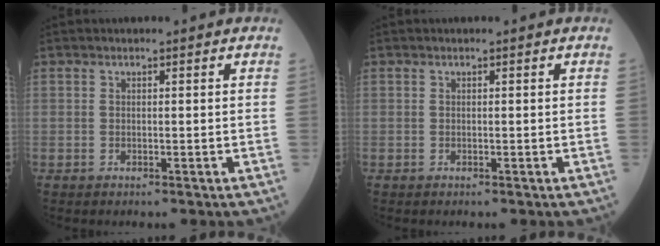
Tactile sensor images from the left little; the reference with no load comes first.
{"total": 0.0}